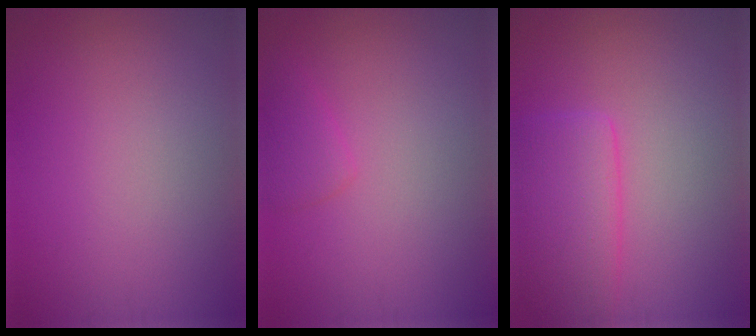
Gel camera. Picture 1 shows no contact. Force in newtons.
{"total": 1.5, "press": 1.5, "slide": 0.0}
{"total": 4.6, "press": 4.6, "slide": 0.2}